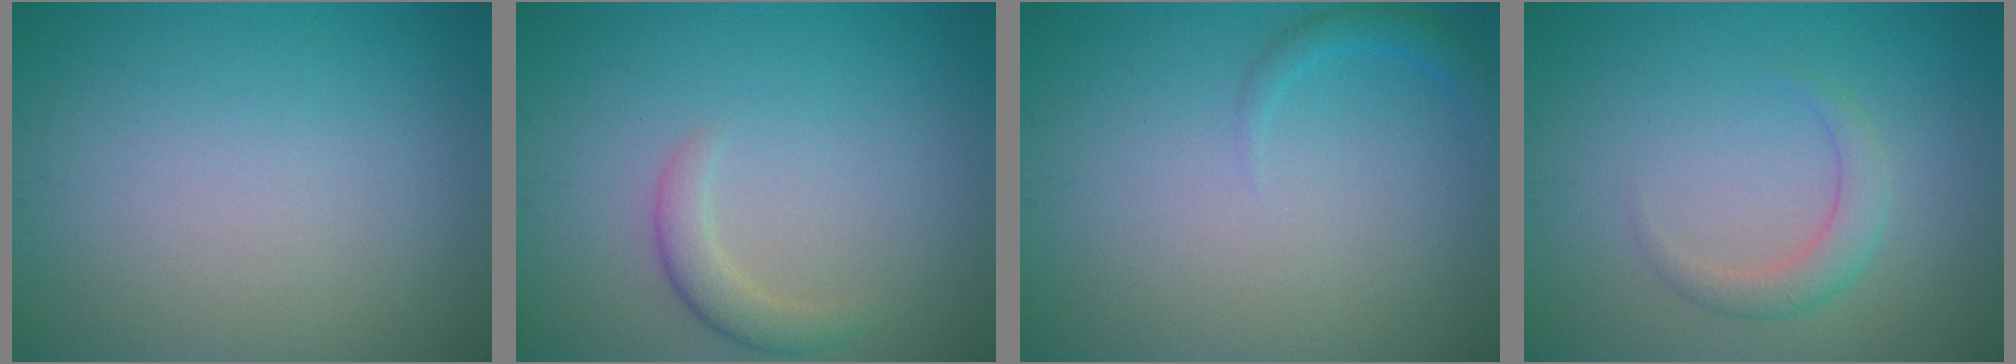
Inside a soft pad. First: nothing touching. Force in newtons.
{"total": 2.1, "press": 2.1, "slide": 0.1}
{"total": 1.1, "press": 1.1, "slide": 0.1}
{"total": 2.1, "press": 2.1, "slide": 0.1}